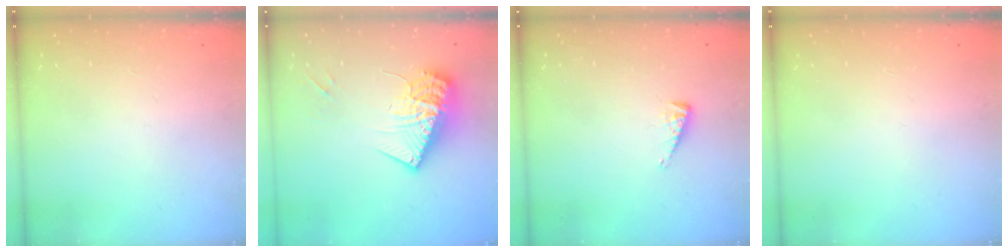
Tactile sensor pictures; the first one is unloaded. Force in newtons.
{"total": 18.0, "press": 17.9, "slide": 1.3}
{"total": 4.0, "press": 4.0, "slide": 0.5}
{"total": 0.0}